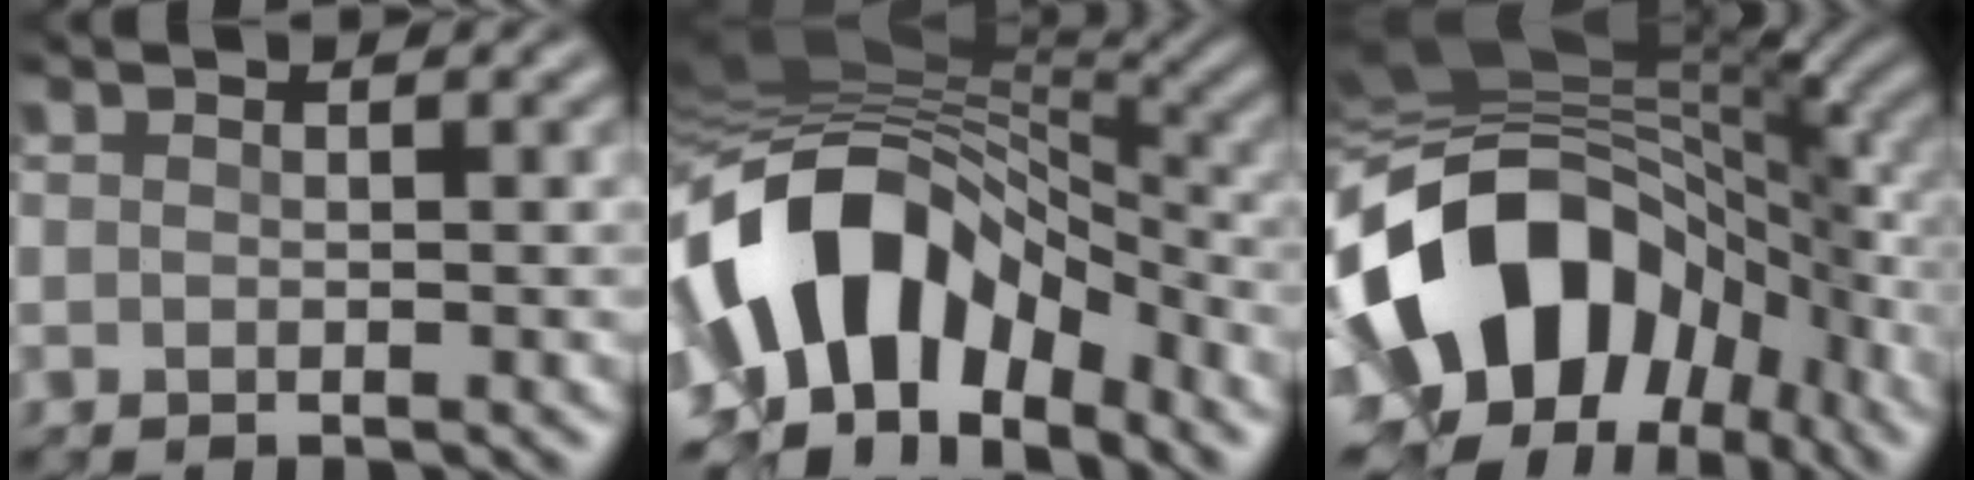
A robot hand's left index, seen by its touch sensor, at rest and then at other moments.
{"total": 13.2, "force": [-4.5, 8.1, 9.4], "torque": [-0.171, 0.014, -0.079]}
{"total": 14.7, "force": [-3.9, 10.4, 9.7], "torque": [-0.163, -0.006, -0.071]}